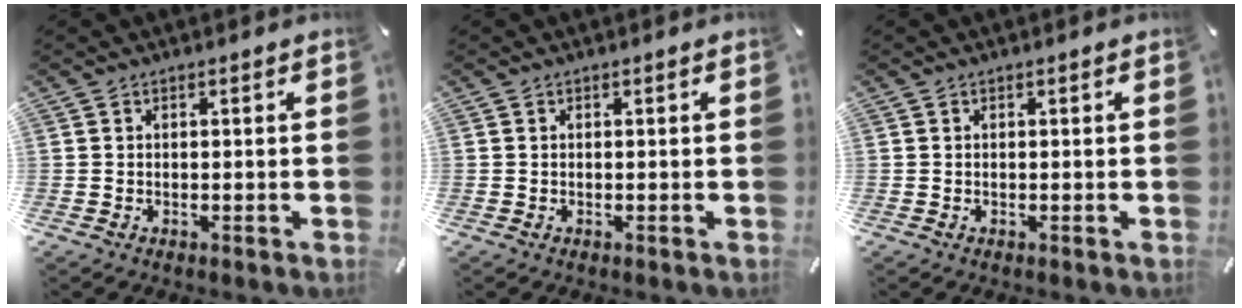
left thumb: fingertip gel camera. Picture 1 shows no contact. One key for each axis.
{"total": 0.0}
{"total": 0.0}